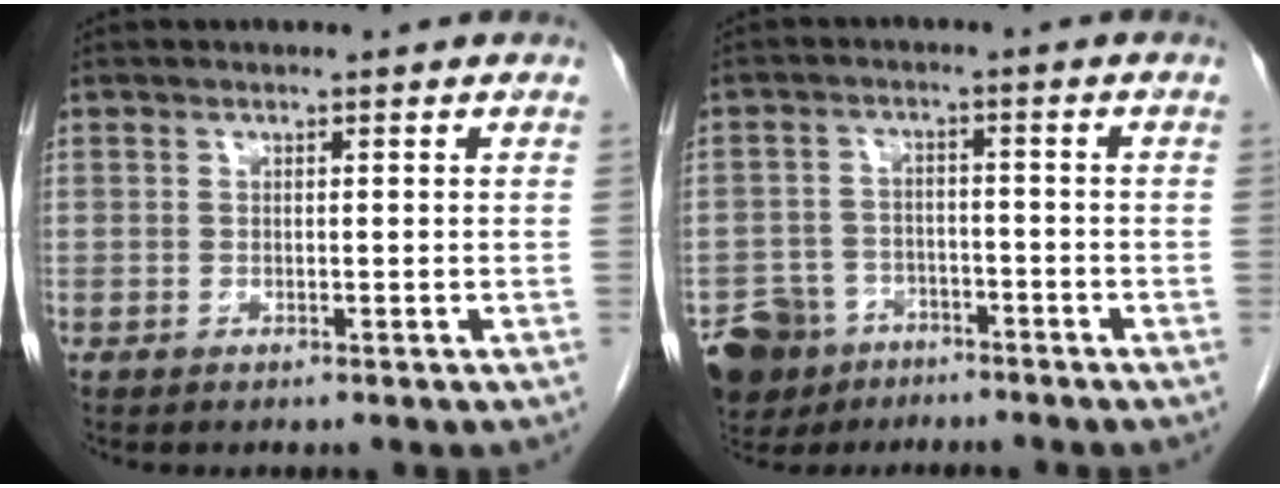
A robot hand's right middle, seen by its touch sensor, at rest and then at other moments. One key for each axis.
{"total": 8.1, "fx": -5.8, "fy": 5.4, "fz": 1.6, "tx": -0.040, "ty": 0.000, "tz": -0.097}